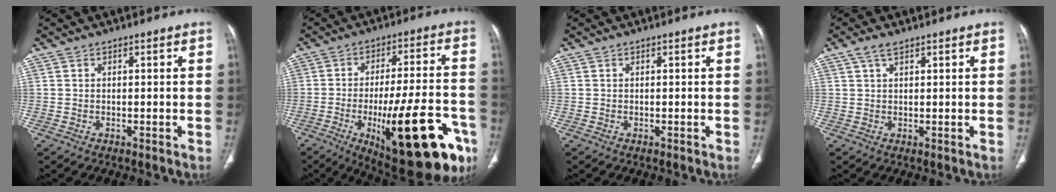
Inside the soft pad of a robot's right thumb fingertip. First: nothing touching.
{"total": 26.1, "force": [-10.2, 8.5, 22.4], "torque": [-0.283, 0.032, -0.132]}
{"total": 0.0}
{"total": 2.6, "force": [1.7, 1.1, 1.7], "torque": [-0.036, 0.003, 0.036]}